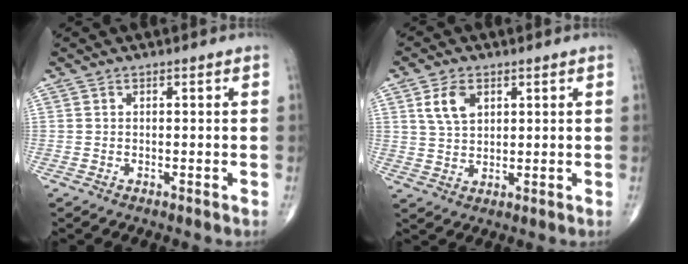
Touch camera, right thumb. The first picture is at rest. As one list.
[{"total": 6.0, "force": [2.4, 3.8, 4.0], "torque": [-0.064, -0.009, 0.050]}]